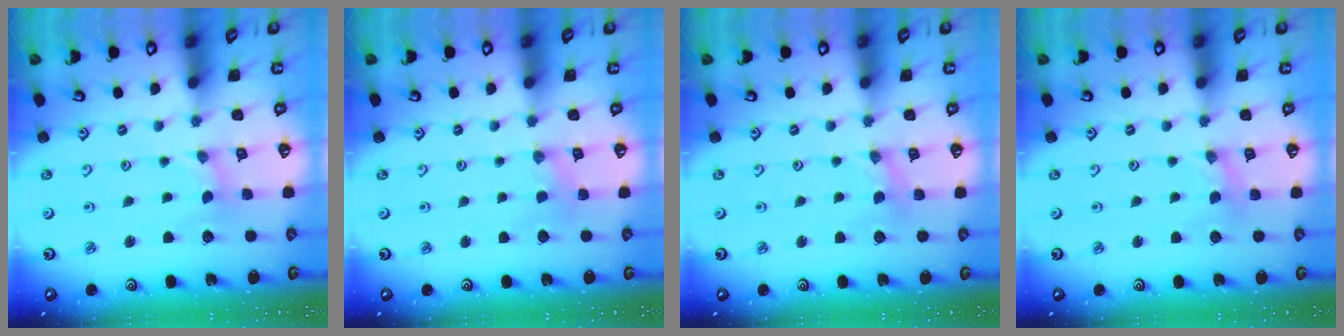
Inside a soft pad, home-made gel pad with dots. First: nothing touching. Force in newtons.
{"total": 2.5, "press": 2.5, "slide": 0.4}
{"total": 2.1, "press": 2.1, "slide": 0.4}
{"total": 2.1, "press": 2.1, "slide": 0.4}